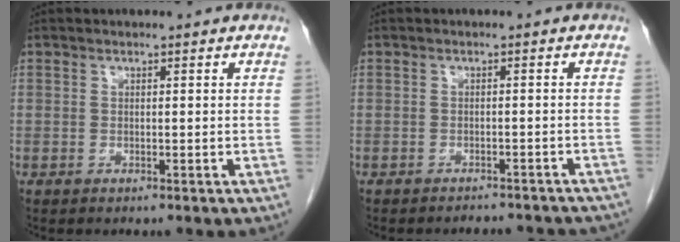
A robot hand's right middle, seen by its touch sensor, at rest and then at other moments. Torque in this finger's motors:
{"motor_torque": [0.10, -0.02, 0.00, 0.00]}